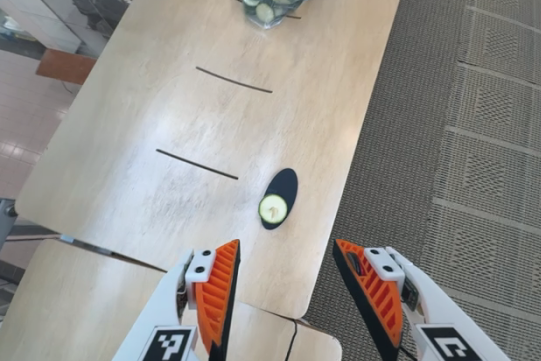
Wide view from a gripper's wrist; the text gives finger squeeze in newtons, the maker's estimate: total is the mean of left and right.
{"total": 0.0}